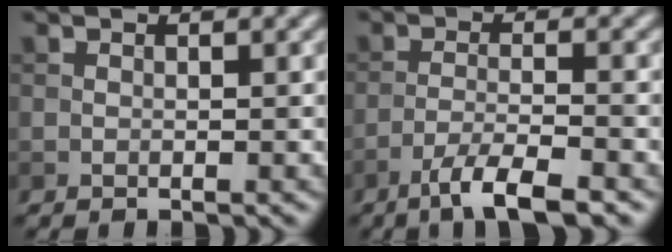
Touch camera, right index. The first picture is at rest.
{"total": 4.7, "force": [-3.2, 0.6, 3.3], "torque": [-0.060, 0.002, -0.063]}